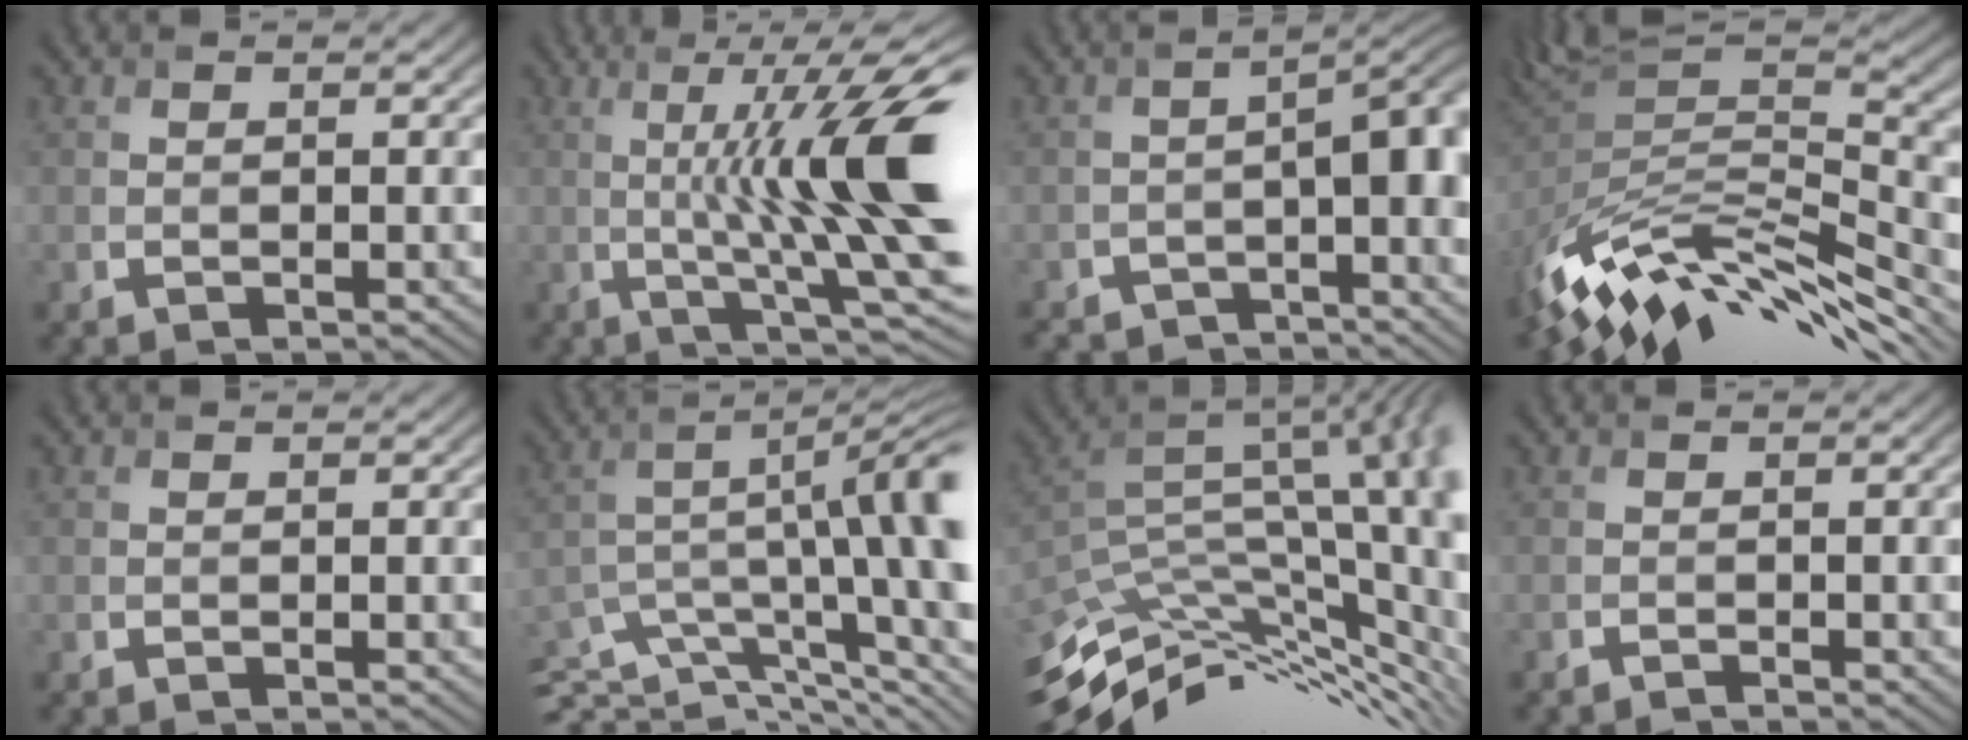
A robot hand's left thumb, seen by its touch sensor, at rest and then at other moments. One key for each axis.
{"total": 15.5, "fx": 0.8, "fy": 3.6, "fz": 15.0, "tx": -0.210, "ty": 0.010, "tz": 0.028}
{"total": 6.8, "fx": -4.3, "fy": 1.9, "fz": 4.9, "tx": -0.069, "ty": -0.009, "tz": -0.068}
{"total": 12.2, "fx": -6.0, "fy": 5.4, "fz": 9.2, "tx": -0.203, "ty": -0.001, "tz": -0.101}
{"total": 0.0}
{"total": 13.1, "fx": -6.1, "fy": 3.7, "fz": 11.0, "tx": -0.182, "ty": 0.007, "tz": -0.098}
{"total": 14.0, "fx": -4.8, "fy": 5.2, "fz": 12.0, "tx": -0.186, "ty": -0.001, "tz": -0.072}
{"total": 1.1, "fx": -1.0, "fy": 0.1, "fz": 0.4, "tx": 0.007, "ty": 0.003, "tz": -0.024}